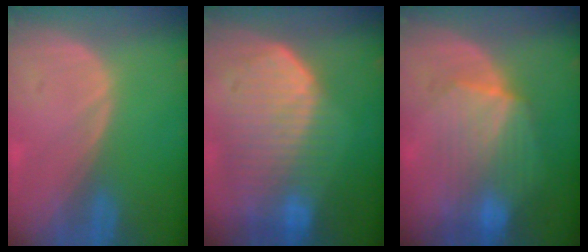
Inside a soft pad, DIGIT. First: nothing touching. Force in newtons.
{"total": 10.7, "press": 9.4, "slide": 5.2}
{"total": 7.3, "press": 7.3, "slide": 0.2}